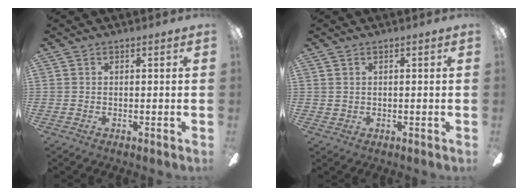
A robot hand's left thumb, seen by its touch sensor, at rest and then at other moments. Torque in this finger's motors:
{"motor_torque": [-0.20, -0.14, -0.09, -0.10, 0.00]}